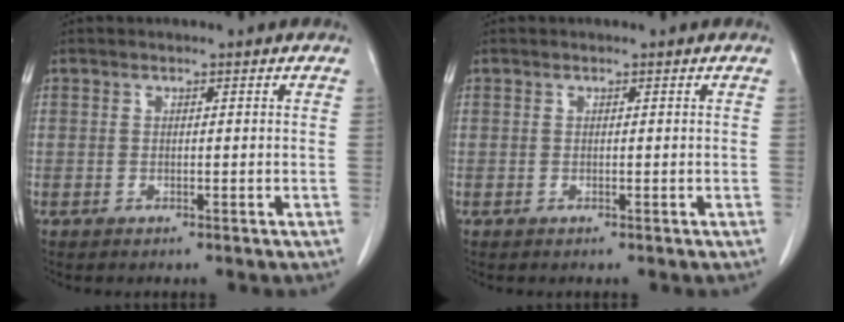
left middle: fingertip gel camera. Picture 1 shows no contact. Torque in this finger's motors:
{"motor_torque": [0.15, -0.10, 0.04, -0.01]}